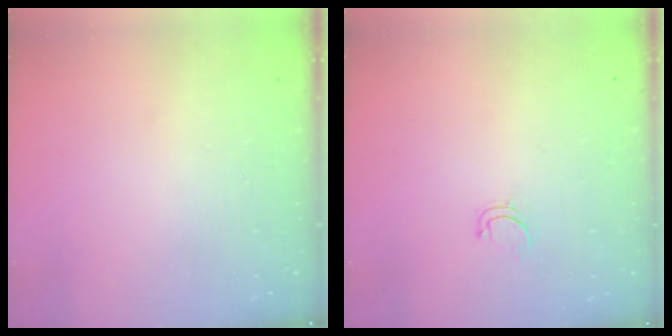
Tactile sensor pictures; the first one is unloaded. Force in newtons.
{"total": 4.1, "press": 4.1, "slide": 0.7}